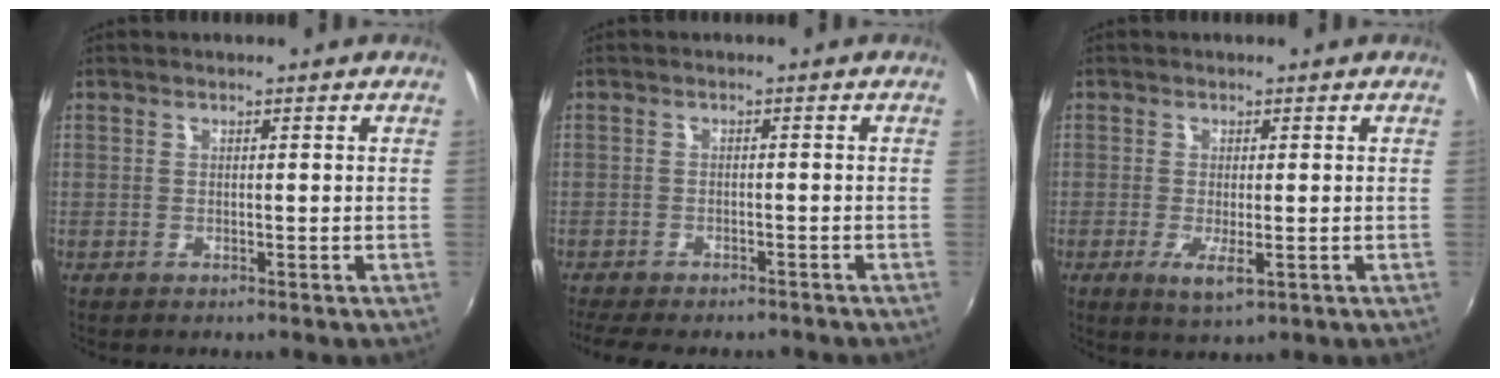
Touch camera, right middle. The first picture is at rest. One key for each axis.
{"total": 8.7, "fx": -7.4, "fy": 2.6, "fz": 3.9, "tx": -0.093, "ty": -0.025, "tz": -0.114}
{"total": 4.0, "fx": -1.2, "fy": 1.0, "fz": 3.7, "tx": -0.073, "ty": -0.016, "tz": -0.020}